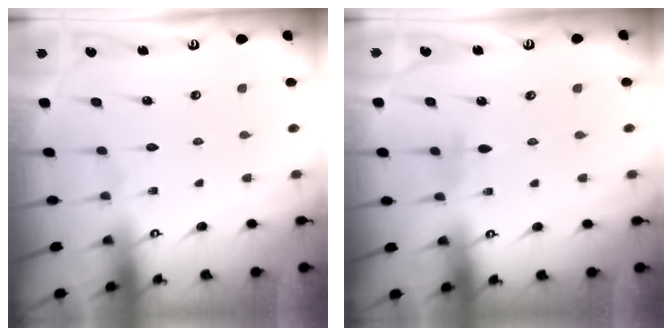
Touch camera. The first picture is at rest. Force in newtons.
{"total": 2.8, "press": 2.7, "slide": 0.6}